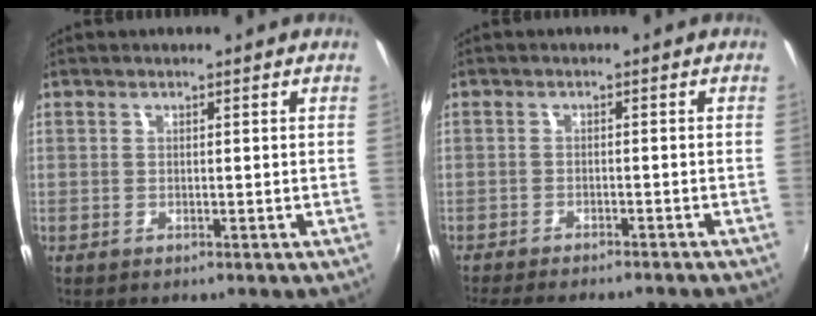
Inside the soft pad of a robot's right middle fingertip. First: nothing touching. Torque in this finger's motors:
{"motor_torque": [1.02, -1.11, 0.10, 0.07]}